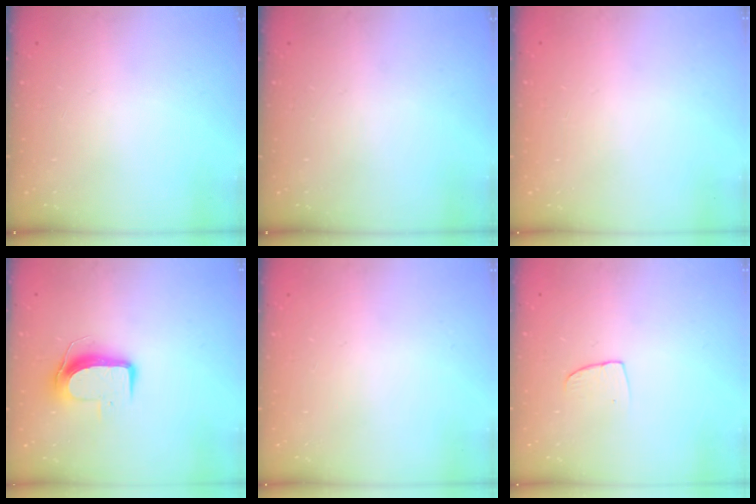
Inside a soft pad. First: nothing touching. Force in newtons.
{"total": 0.0}
{"total": 0.0}
{"total": 9.0, "press": 9.0, "slide": 0.8}
{"total": 0.0}
{"total": 5.5, "press": 5.5, "slide": 0.4}